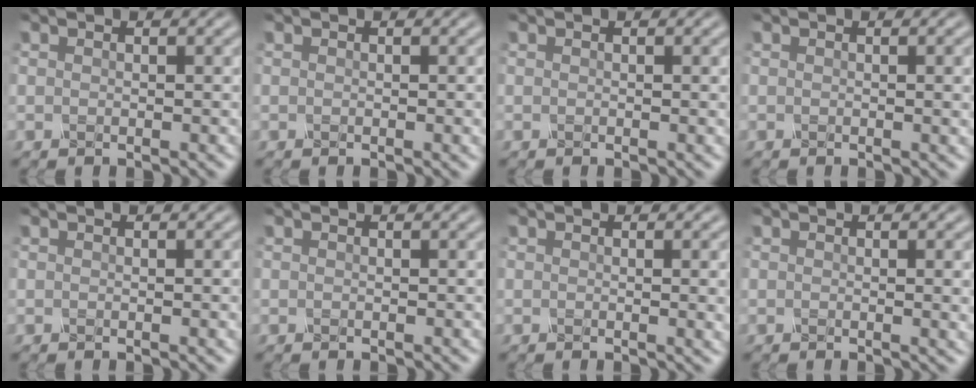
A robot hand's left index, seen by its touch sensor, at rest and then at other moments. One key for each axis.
{"total": 0.9, "fx": -0.1, "fy": 0.3, "fz": 0.8, "tx": -0.006, "ty": 0.001, "tz": -0.004}
{"total": 0.9, "fx": 0.0, "fy": 0.3, "fz": 0.8, "tx": -0.006, "ty": 0.001, "tz": -0.002}
{"total": 2.4, "fx": 0.2, "fy": 0.8, "fz": 2.3, "tx": -0.019, "ty": 0.003, "tz": -0.001}
{"total": 1.0, "fx": -0.1, "fy": 0.4, "fz": 0.9, "tx": -0.007, "ty": 0.002, "tz": -0.004}
{"total": 0.0}
{"total": 2.9, "fx": 0.1, "fy": 0.9, "fz": 2.7, "tx": -0.024, "ty": 0.002, "tz": -0.001}
{"total": 2.8, "fx": 0.1, "fy": 0.9, "fz": 2.6, "tx": -0.023, "ty": 0.002, "tz": 0.000}